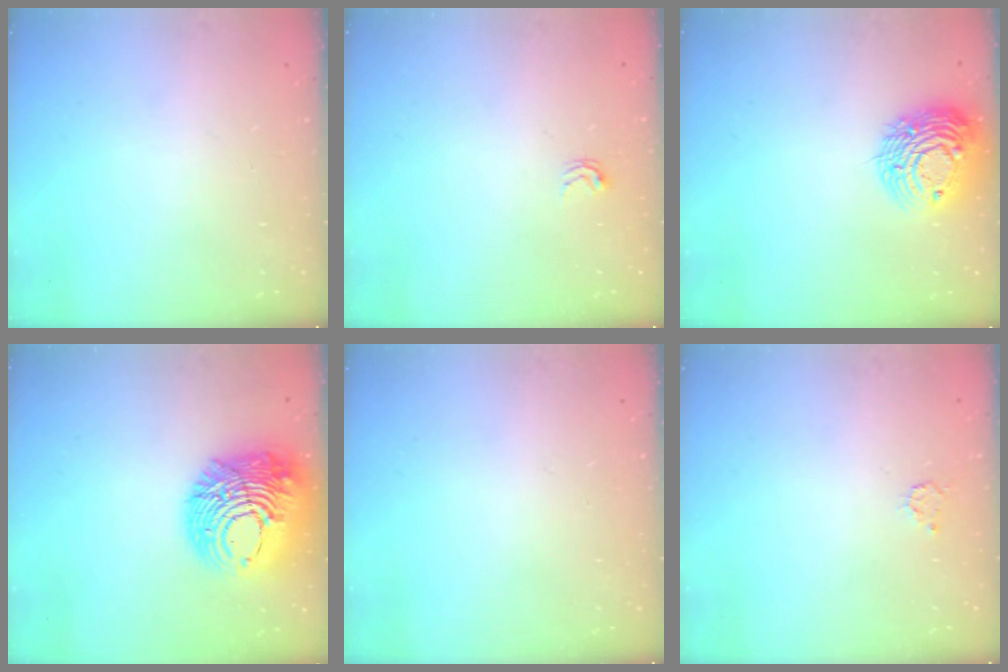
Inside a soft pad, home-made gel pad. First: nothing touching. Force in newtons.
{"total": 2.9, "press": 2.8, "slide": 0.4}
{"total": 13.8, "press": 13.7, "slide": 1.2}
{"total": 18.9, "press": 18.8, "slide": 2.3}
{"total": 0.0}
{"total": 2.9, "press": 2.9, "slide": 0.3}